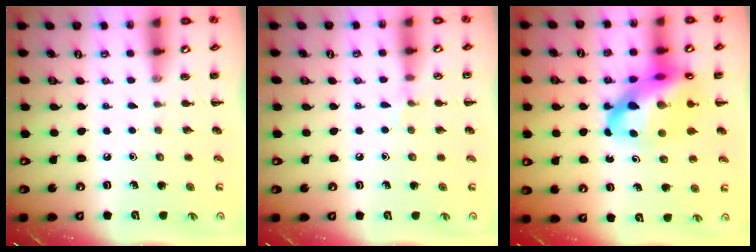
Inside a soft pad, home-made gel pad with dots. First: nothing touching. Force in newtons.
{"total": 4.1, "press": 3.9, "slide": 1.5}
{"total": 19.6, "press": 19.0, "slide": 4.7}